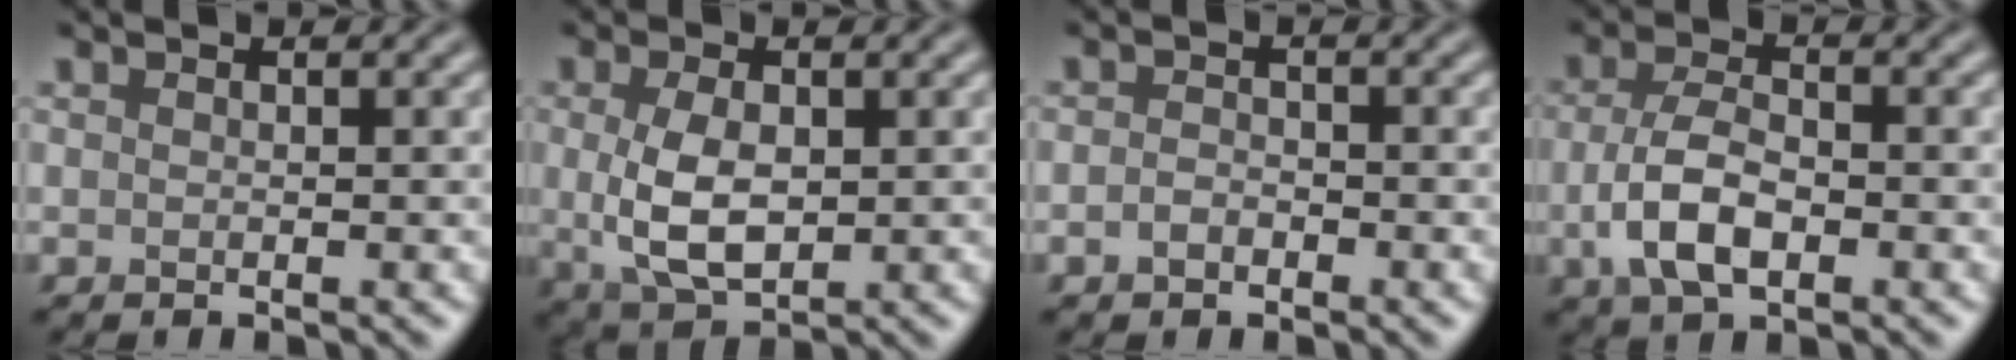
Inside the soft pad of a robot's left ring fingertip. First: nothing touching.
{"total": 5.1, "force": [0.0, 2.9, 4.2], "torque": [-0.094, -0.004, 0.006]}
{"total": 1.4, "force": [-0.7, 1.0, 0.7], "torque": [-0.015, 0.000, -0.016]}
{"total": 5.0, "force": [-1.4, 2.5, 4.0], "torque": [-0.085, -0.002, -0.030]}